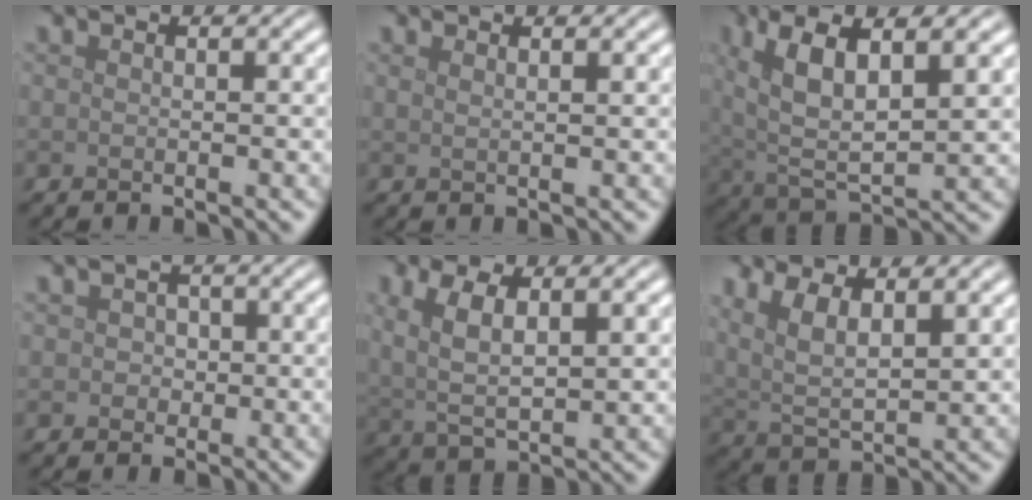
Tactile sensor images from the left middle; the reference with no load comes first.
{"total": 0.9, "force": [0.7, 0.3, 0.6], "torque": [-0.004, 0.000, 0.008]}
{"total": 8.3, "force": [3.3, 3.2, 6.9], "torque": [-0.148, 0.003, 0.057]}
{"total": 1.5, "force": [0.2, 1.4, 0.6], "torque": [0.005, 0.002, -0.003]}
{"total": 5.3, "force": [1.5, 2.7, 4.3], "torque": [-0.094, 0.001, 0.032]}
{"total": 5.2, "force": [2.3, 2.3, 4.0], "torque": [-0.087, -0.005, 0.045]}